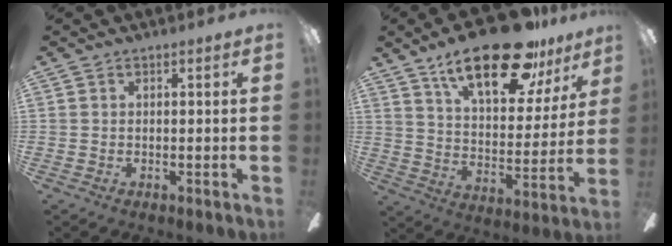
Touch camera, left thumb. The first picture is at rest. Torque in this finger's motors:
{"motor_torque": [0.31, 0.42, 1.60, -1.17, 0.19]}